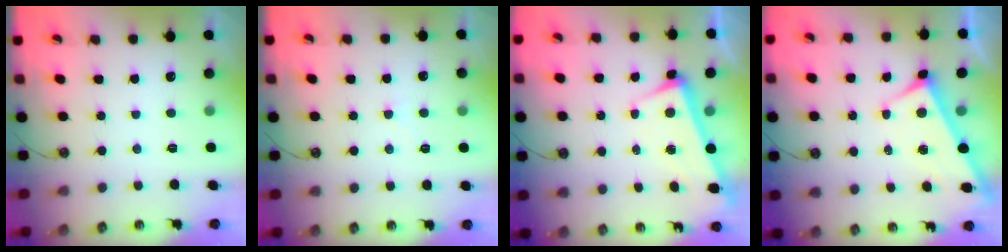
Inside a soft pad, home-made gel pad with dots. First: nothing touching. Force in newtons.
{"total": 0.6, "press": 0.1, "slide": 0.5}
{"total": 3.4, "press": 3.2, "slide": 1.0}
{"total": 3.6, "press": 3.6, "slide": 0.2}